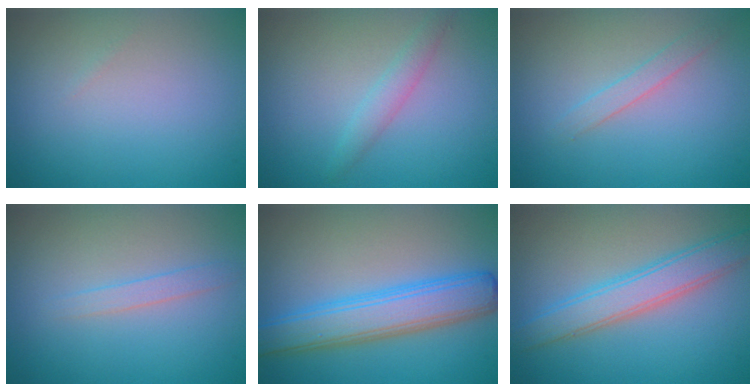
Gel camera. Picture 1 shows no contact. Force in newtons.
{"total": 1.7, "press": 1.7, "slide": 0.1}
{"total": 1.5, "press": 1.5, "slide": 0.1}
{"total": 1.2, "press": 1.2, "slide": 0.0}
{"total": 6.1, "press": 6.1, "slide": 0.2}
{"total": 4.4, "press": 4.4, "slide": 0.2}